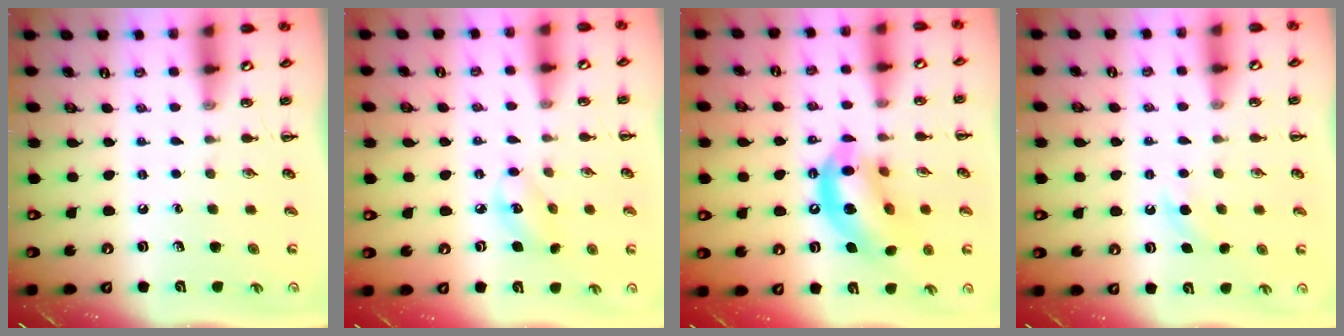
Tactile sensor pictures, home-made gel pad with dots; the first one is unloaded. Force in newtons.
{"total": 5.5, "press": 5.5, "slide": 0.4}
{"total": 15.2, "press": 14.7, "slide": 4.0}
{"total": 3.5, "press": 3.4, "slide": 0.9}